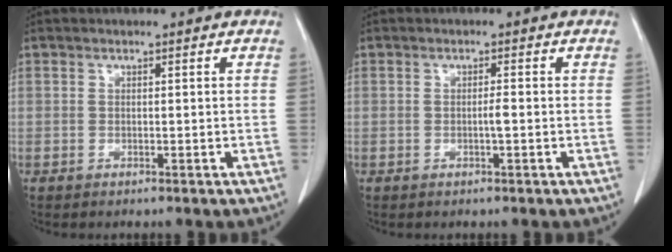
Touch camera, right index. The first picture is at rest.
{"total": 1.2, "force": [-0.3, -0.1, 1.2], "torque": [-0.022, 0.000, -0.004]}